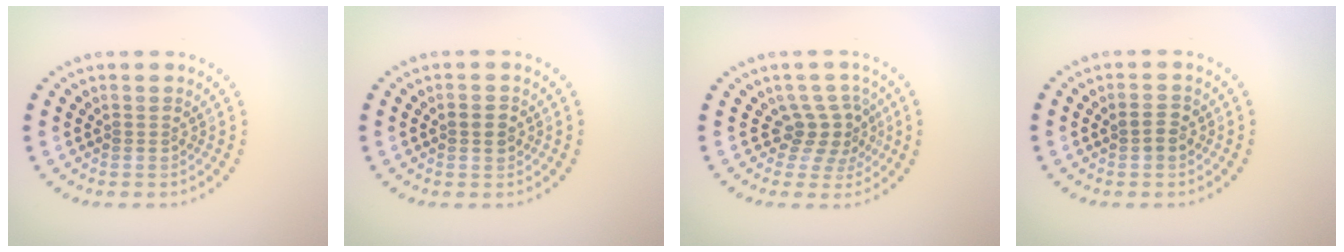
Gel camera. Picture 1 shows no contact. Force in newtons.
{"total": 1.5, "press": 1.5, "slide": 0.1}
{"total": 2.9, "press": 2.0, "slide": 2.1}
{"total": 1.5, "press": 1.5, "slide": 0.3}